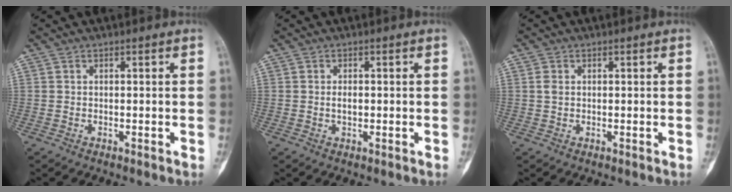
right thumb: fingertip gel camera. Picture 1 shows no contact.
{"total": 1.7, "force": [-0.1, 0.9, 1.4], "torque": [-0.021, 0.001, -0.001]}
{"total": 1.2, "force": [0.3, 0.9, 0.8], "torque": [-0.014, 0.003, 0.007]}